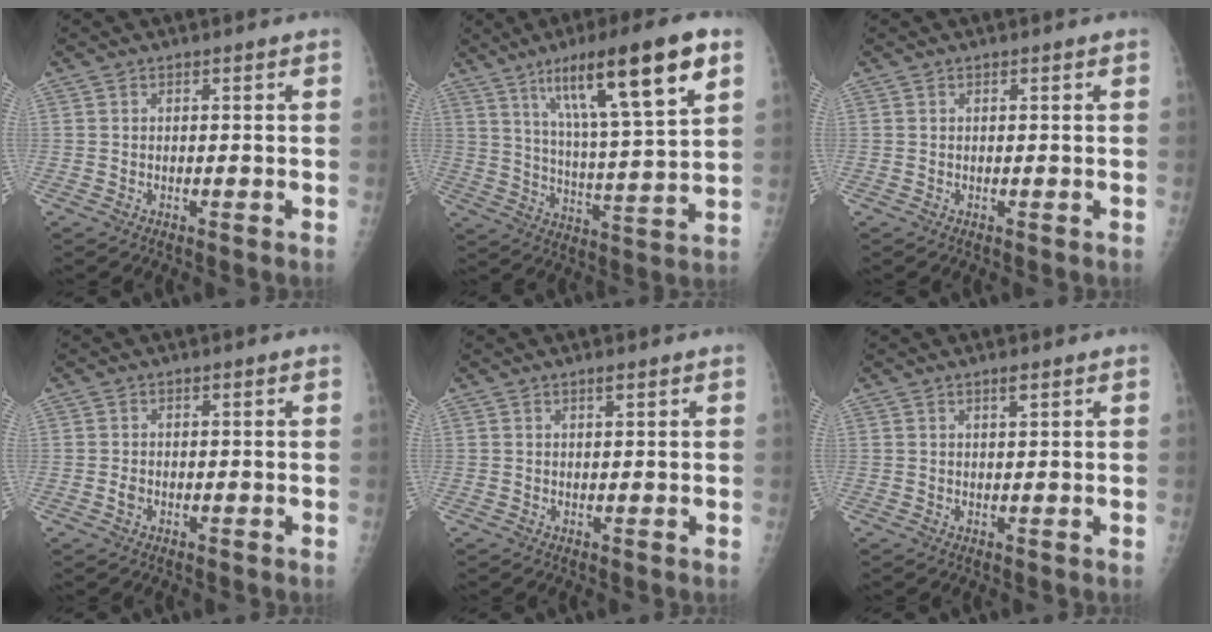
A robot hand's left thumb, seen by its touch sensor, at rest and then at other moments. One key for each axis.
{"total": 19.9, "fx": 10.2, "fy": 3.0, "fz": 16.9, "tx": -0.259, "ty": -0.029, "tz": 0.169}
{"total": 0.0}
{"total": 1.1, "fx": -0.5, "fy": 0.8, "fz": 0.5, "tx": -0.010, "ty": 0.002, "tz": -0.009}
{"total": 1.0, "fx": 0.6, "fy": 0.2, "fz": 0.7, "tx": -0.010, "ty": -0.002, "tz": 0.011}
{"total": 1.3, "fx": 0.9, "fy": 0.3, "fz": 1.0, "tx": -0.014, "ty": -0.004, "tz": 0.015}